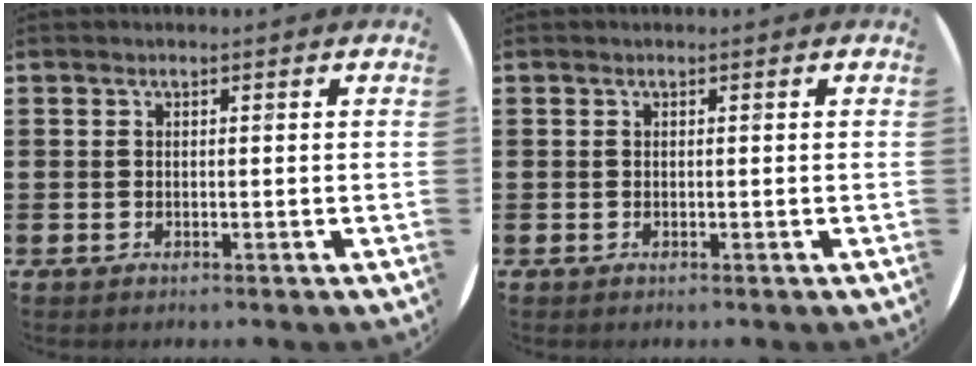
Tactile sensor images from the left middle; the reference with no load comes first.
{"total": 0.0}